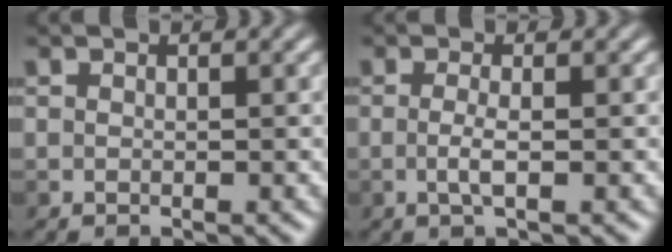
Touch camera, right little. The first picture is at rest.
{"total": 1.4, "force": [-0.4, 0.0, 1.3], "torque": [-0.032, 0.001, -0.008]}